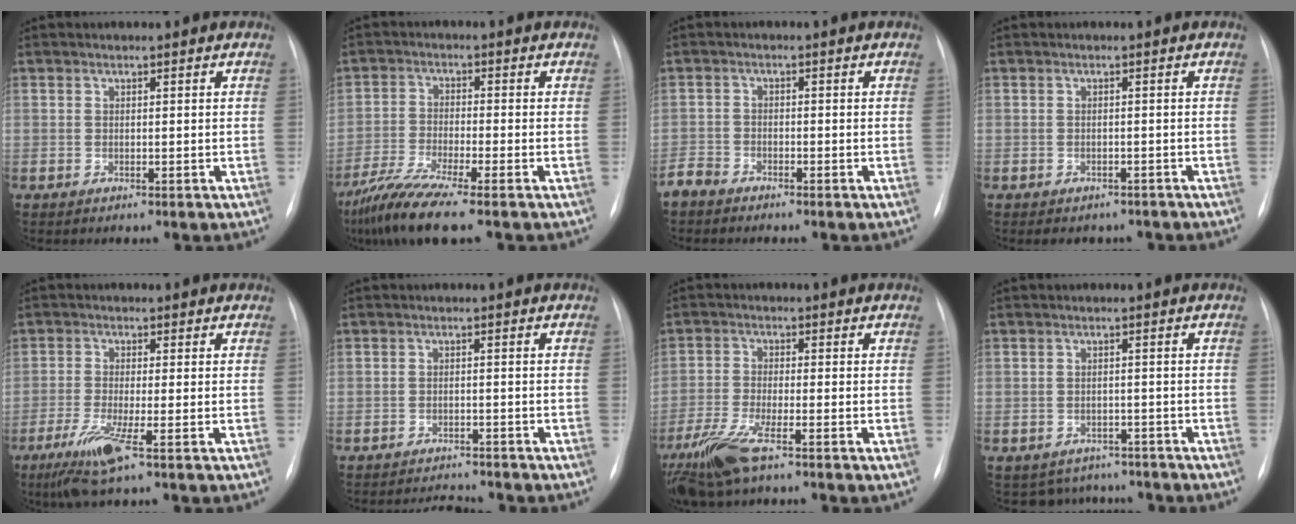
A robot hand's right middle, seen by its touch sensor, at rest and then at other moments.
{"total": 8.9, "force": [-6.8, -0.4, 5.8], "torque": [-0.112, -0.031, -0.125]}
{"total": 2.5, "force": [-2.3, 0.9, 0.2], "torque": [-0.004, -0.003, -0.045]}
{"total": 4.6, "force": [-3.9, 2.3, 0.7], "torque": [-0.003, 0.013, -0.043]}
{"total": 6.0, "force": [-3.2, -0.1, 5.1], "torque": [-0.109, -0.022, -0.063]}
{"total": 4.0, "force": [-4.0, 0.2, 0.1], "torque": [-0.003, -0.005, -0.062]}
{"total": 8.0, "force": [-5.3, 1.0, 5.9], "torque": [-0.132, -0.021, -0.104]}
{"total": 5.9, "force": [-5.2, 2.8, -0.3], "torque": [0.011, 0.019, -0.062]}